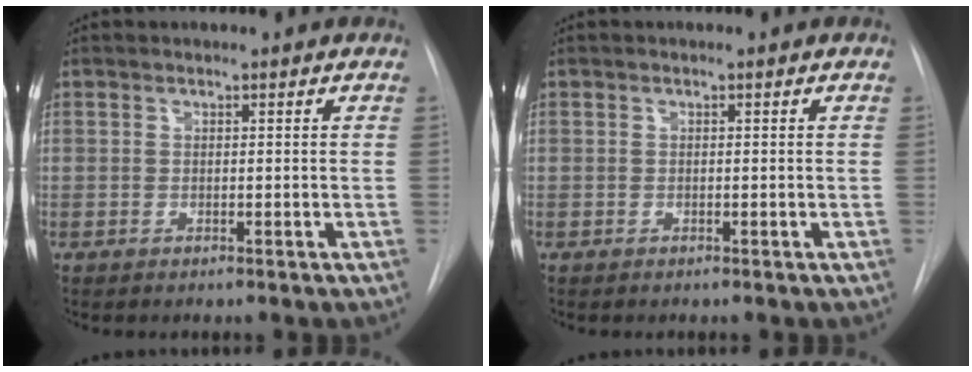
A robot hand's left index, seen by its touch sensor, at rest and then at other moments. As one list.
[{"total": 0.0}]